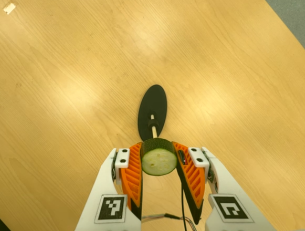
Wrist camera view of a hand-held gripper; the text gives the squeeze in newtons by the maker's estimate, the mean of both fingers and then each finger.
{"total": 11.3, "left": 11.2, "right": 11.3}